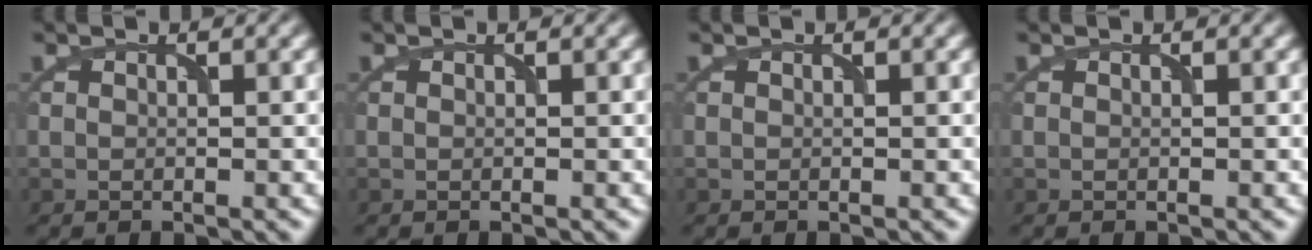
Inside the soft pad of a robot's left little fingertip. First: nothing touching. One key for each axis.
{"total": 0.0}
{"total": 0.0}
{"total": 0.0}